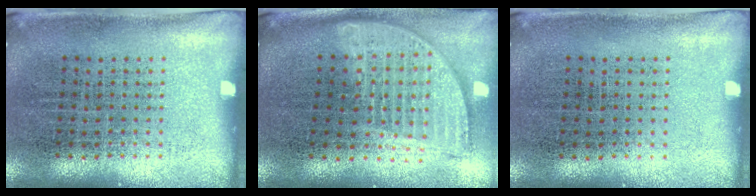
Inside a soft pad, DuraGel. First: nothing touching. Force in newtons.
{"total": 1.8, "press": 1.5, "slide": 1.0}
{"total": 0.0}